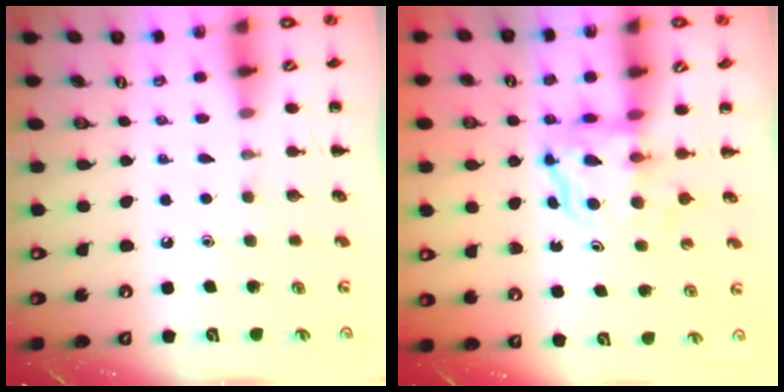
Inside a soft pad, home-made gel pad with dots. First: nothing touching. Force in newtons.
{"total": 3.9, "press": 3.9, "slide": 0.4}